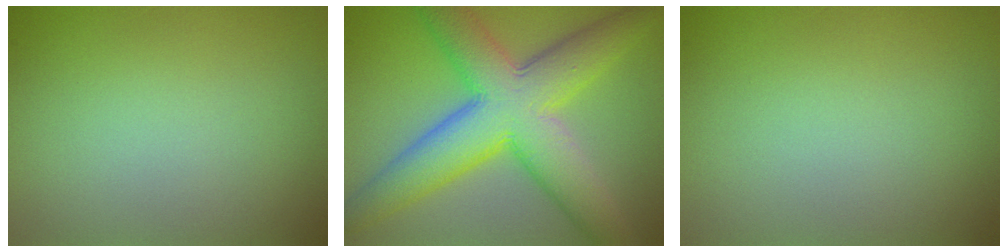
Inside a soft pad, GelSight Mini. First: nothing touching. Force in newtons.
{"total": 10.8, "press": 10.8, "slide": 0.3}
{"total": 0.0}